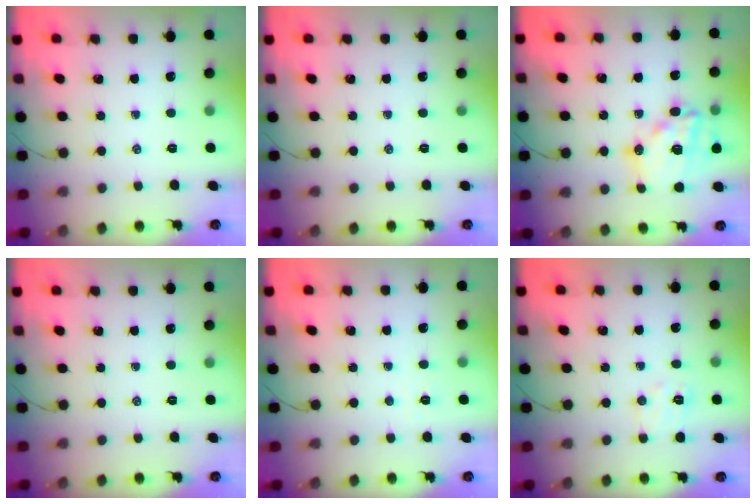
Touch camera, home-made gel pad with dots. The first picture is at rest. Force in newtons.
{"total": 0.0}
{"total": 17.6, "press": 17.2, "slide": 3.7}
{"total": 0.0}
{"total": 2.4, "press": 2.3, "slide": 0.7}
{"total": 5.6, "press": 5.5, "slide": 1.1}